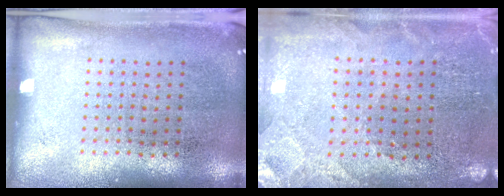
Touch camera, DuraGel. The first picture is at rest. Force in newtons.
{"total": 0.7, "press": 0.7, "slide": 0.2}